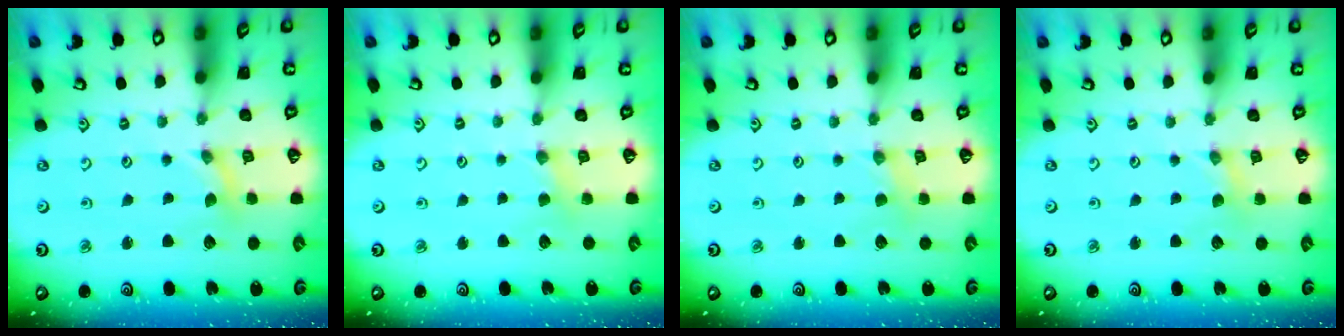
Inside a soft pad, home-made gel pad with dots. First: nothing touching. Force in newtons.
{"total": 2.8, "press": 2.8, "slide": 0.4}
{"total": 1.5, "press": 1.4, "slide": 0.3}
{"total": 0.0}